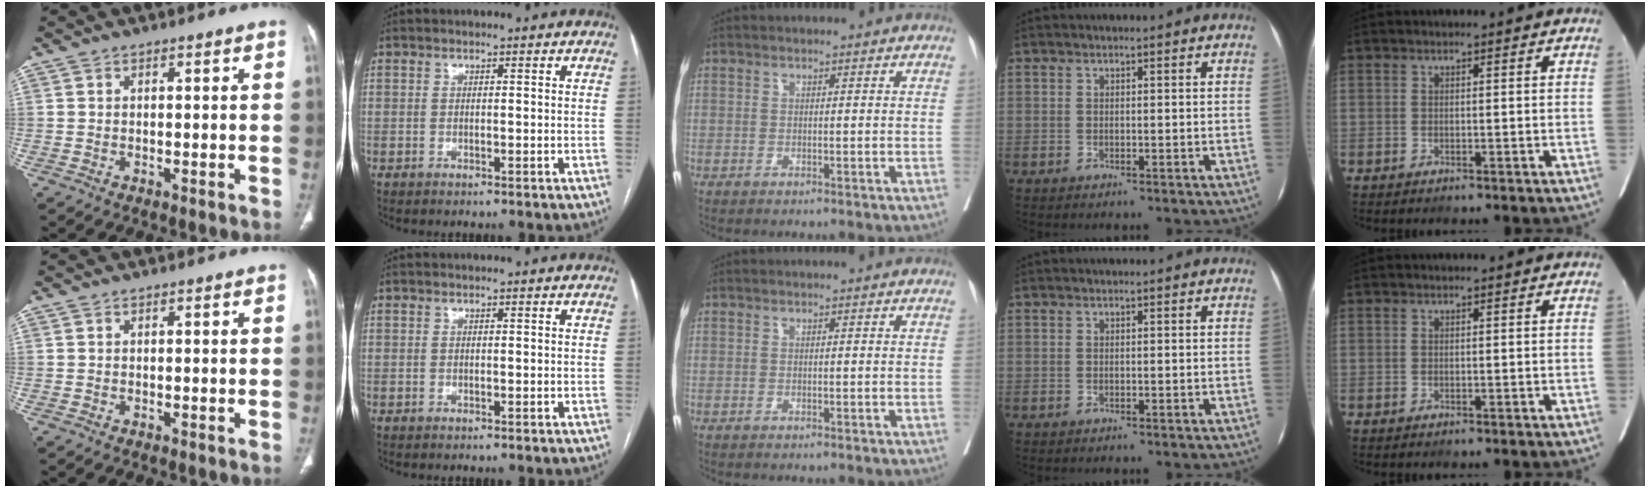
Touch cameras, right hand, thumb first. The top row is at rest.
{}